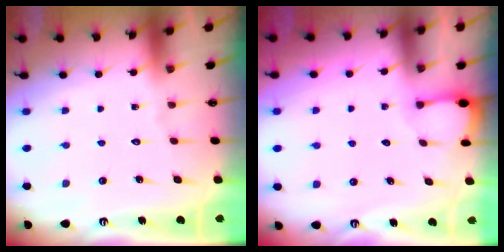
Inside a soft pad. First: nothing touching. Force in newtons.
{"total": 1.7, "press": 1.7, "slide": 0.2}